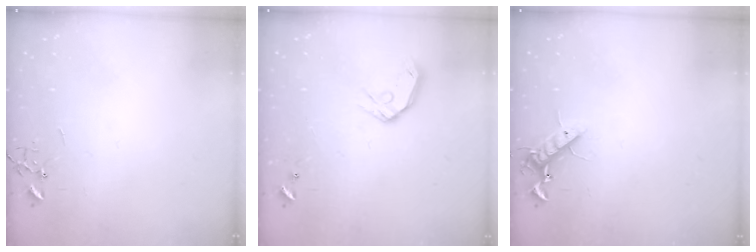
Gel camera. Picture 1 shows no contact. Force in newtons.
{"total": 10.4, "press": 10.2, "slide": 1.6}
{"total": 10.0, "press": 9.8, "slide": 1.5}